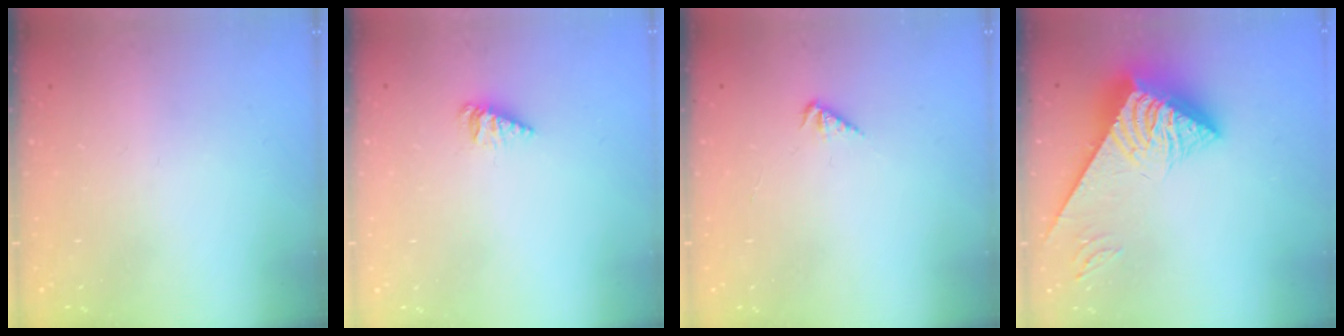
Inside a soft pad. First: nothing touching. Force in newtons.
{"total": 2.0, "press": 2.0, "slide": 0.3}
{"total": 2.1, "press": 2.1, "slide": 0.2}
{"total": 8.6, "press": 8.5, "slide": 1.1}